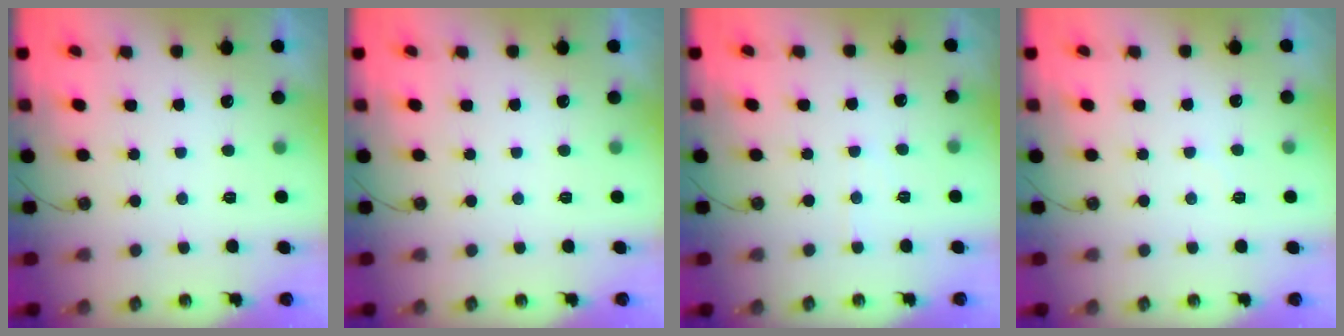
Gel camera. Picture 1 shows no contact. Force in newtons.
{"total": 0.0}
{"total": 4.0, "press": 3.9, "slide": 0.6}
{"total": 3.7, "press": 3.7, "slide": 0.6}